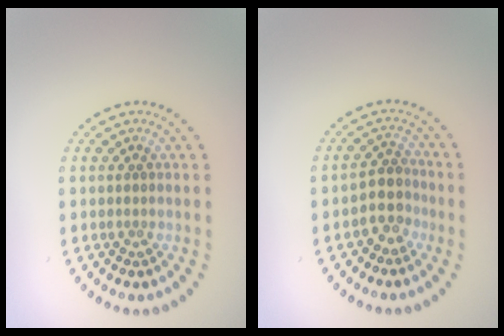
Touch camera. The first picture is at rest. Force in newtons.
{"total": 2.7, "press": 2.1, "slide": 1.6}